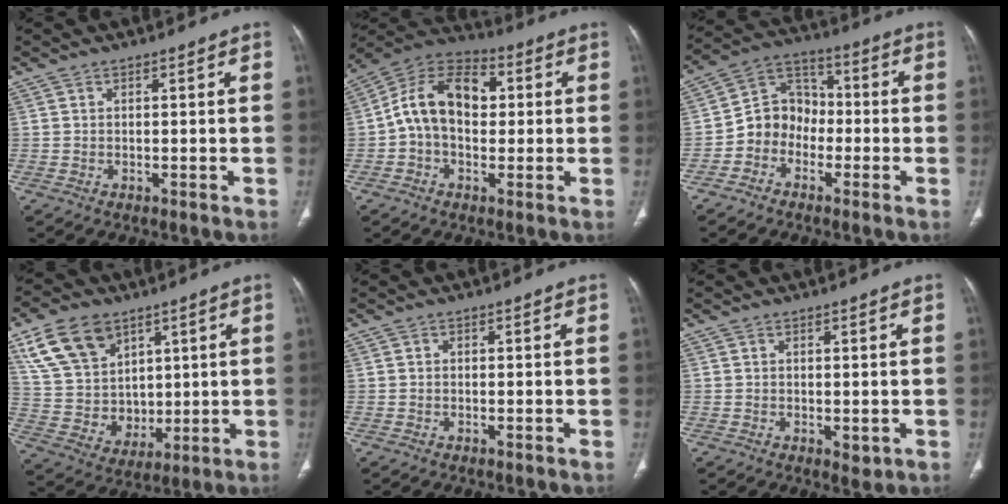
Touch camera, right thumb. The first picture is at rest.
{"total": 13.5, "force": [1.4, 9.0, 10.0], "torque": [-0.157, 0.033, 0.013]}
{"total": 8.9, "force": [-2.8, 7.7, 3.4], "torque": [-0.022, 0.047, -0.065]}
{"total": 16.2, "force": [8.1, 11.6, 7.9], "torque": [-0.117, -0.027, 0.169]}
{"total": 0.5, "force": [0.0, 0.5, 0.2], "torque": [0.001, 0.002, 0.000]}
{"total": 1.6, "force": [-0.1, 0.9, 1.3], "torque": [-0.017, -0.006, 0.004]}